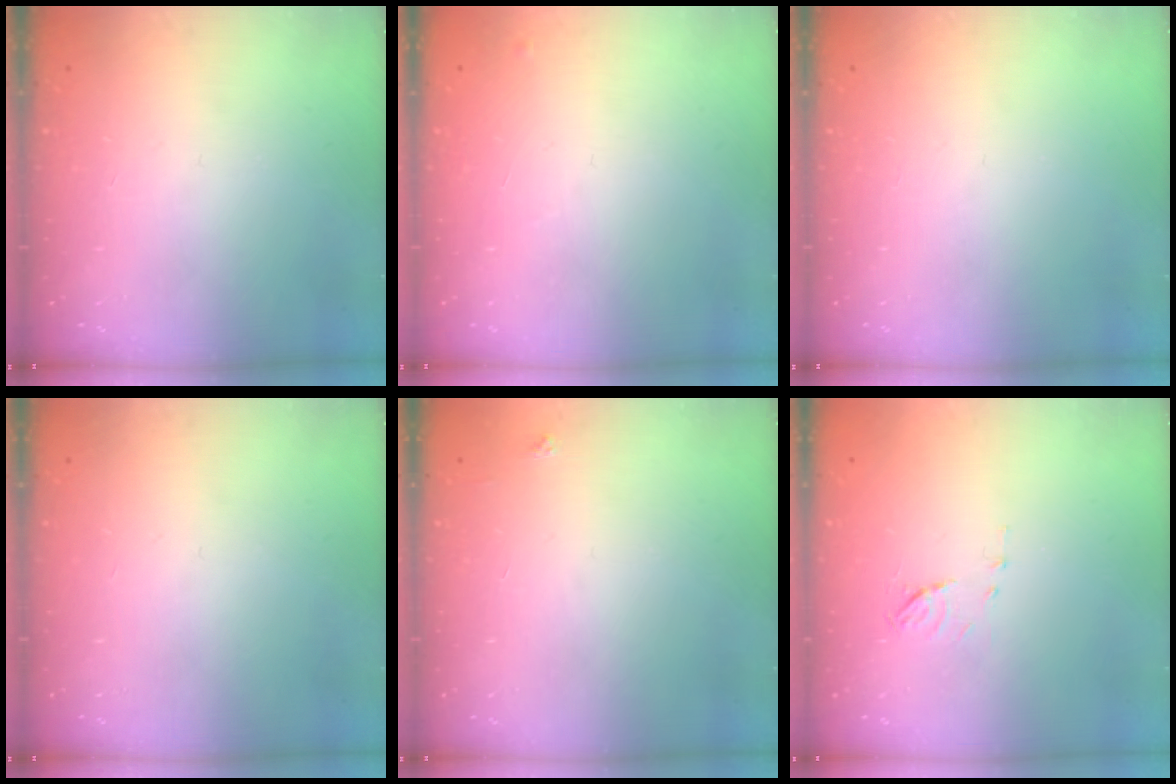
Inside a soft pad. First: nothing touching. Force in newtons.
{"total": 4.5, "press": 4.4, "slide": 0.6}
{"total": 0.0}
{"total": 0.0}
{"total": 2.1, "press": 2.1, "slide": 0.3}
{"total": 5.3, "press": 5.3, "slide": 0.6}